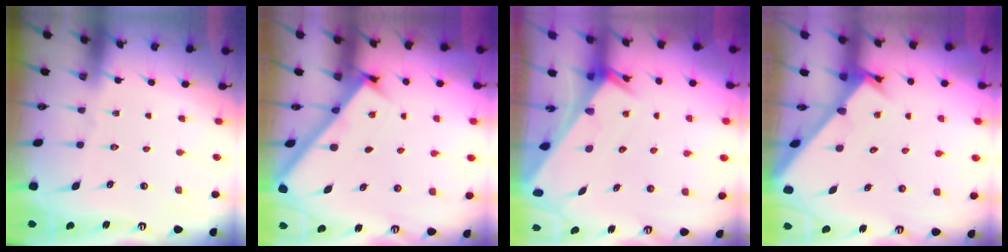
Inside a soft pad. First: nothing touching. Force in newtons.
{"total": 2.8, "press": 2.7, "slide": 0.3}
{"total": 2.7, "press": 2.7, "slide": 0.1}
{"total": 2.6, "press": 2.6, "slide": 0.3}